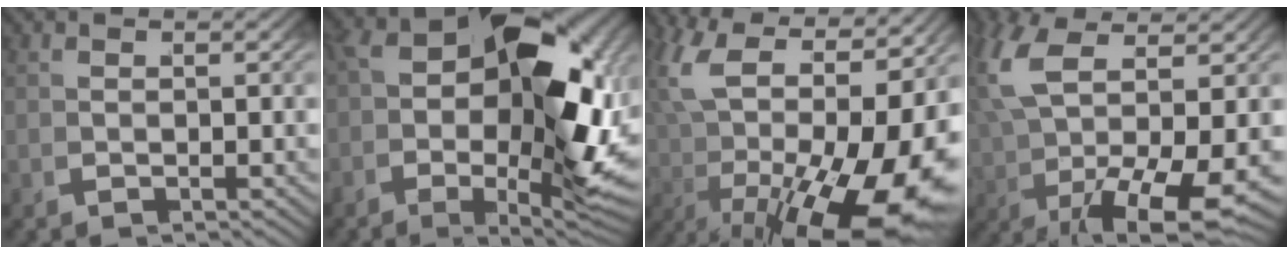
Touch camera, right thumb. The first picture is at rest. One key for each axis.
{"total": 17.2, "fx": -0.8, "fy": 9.0, "fz": 14.6, "tx": -0.227, "ty": -0.038, "tz": 0.004}
{"total": 16.5, "fx": 0.7, "fy": 9.8, "fz": 13.2, "tx": -0.250, "ty": -0.043, "tz": 0.035}
{"total": 9.1, "fx": 0.3, "fy": 4.5, "fz": 7.9, "tx": -0.178, "ty": -0.027, "tz": 0.033}